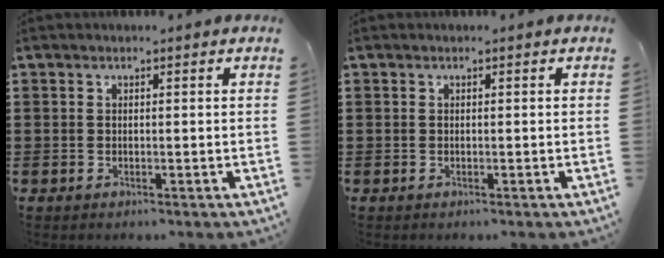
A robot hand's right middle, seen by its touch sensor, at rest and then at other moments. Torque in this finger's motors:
{"motor_torque": [0.00, 0.00, 0.00, 0.00]}